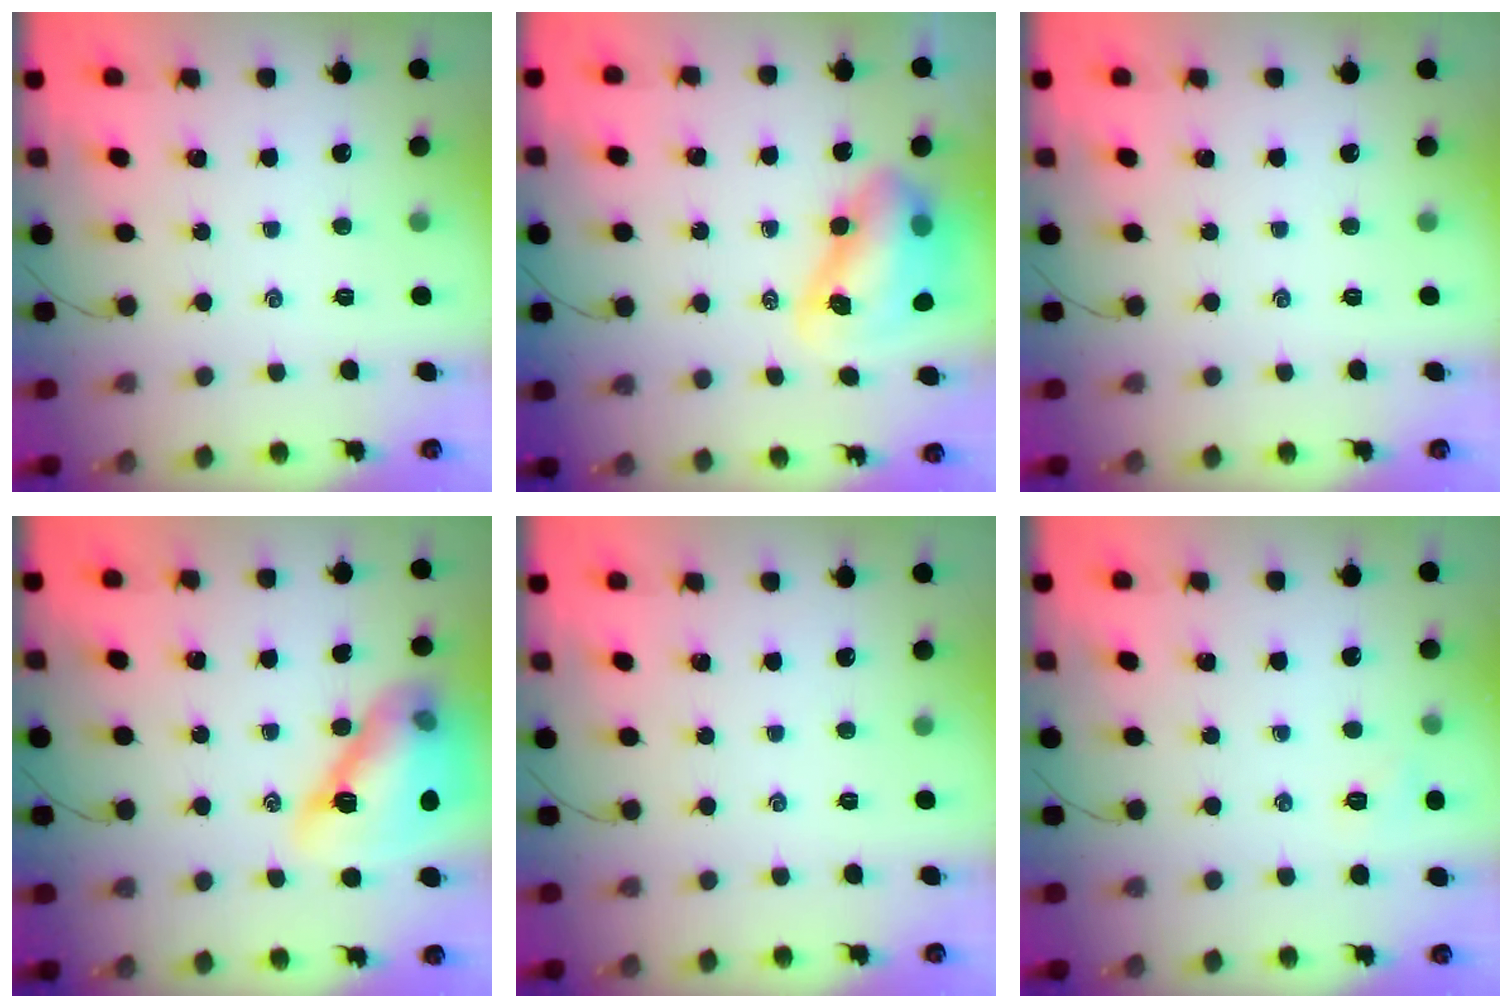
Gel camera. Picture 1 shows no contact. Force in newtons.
{"total": 9.3, "press": 9.0, "slide": 2.4}
{"total": 0.0}
{"total": 15.4, "press": 14.9, "slide": 3.6}
{"total": 0.0}
{"total": 5.5, "press": 5.4, "slide": 1.2}